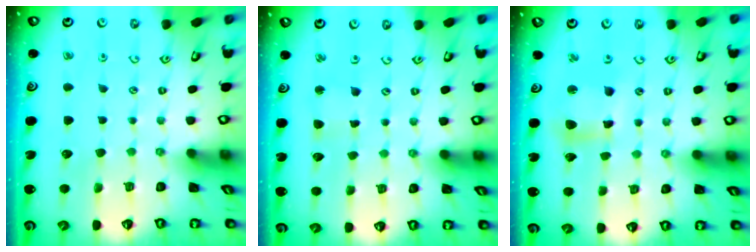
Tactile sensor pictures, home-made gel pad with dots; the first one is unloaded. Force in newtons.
{"total": 2.2, "press": 2.2, "slide": 0.3}
{"total": 8.3, "press": 8.1, "slide": 1.5}